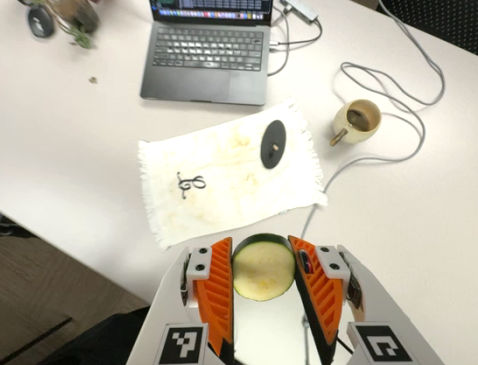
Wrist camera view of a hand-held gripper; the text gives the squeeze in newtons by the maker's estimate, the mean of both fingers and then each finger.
{"total": 9.2, "left": 8.9, "right": 9.4}